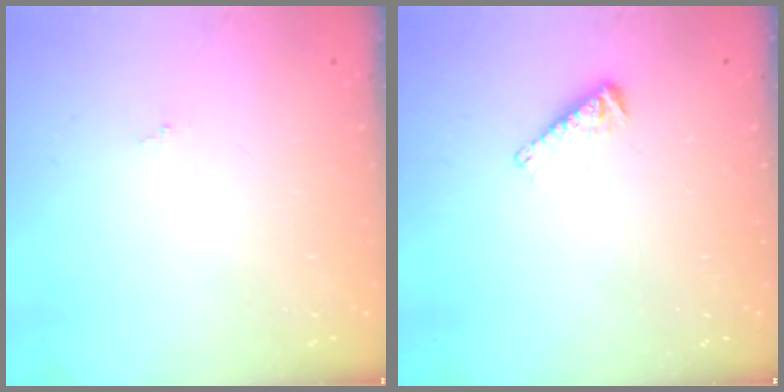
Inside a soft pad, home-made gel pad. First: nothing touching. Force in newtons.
{"total": 4.6, "press": 4.5, "slide": 0.6}